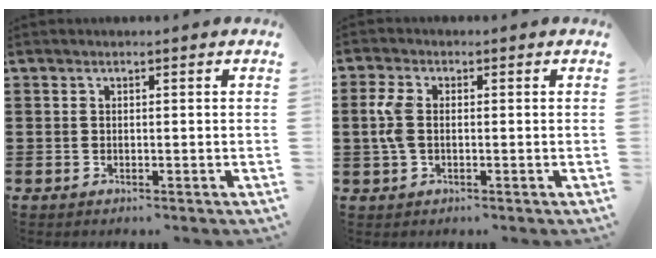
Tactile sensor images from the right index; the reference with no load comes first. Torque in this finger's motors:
{"motor_torque": [0.81, -0.14, 0.26, 0.11]}